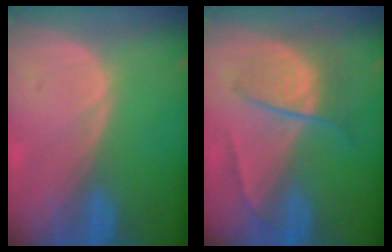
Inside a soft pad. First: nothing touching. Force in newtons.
{"total": 6.6, "press": 6.2, "slide": 2.4}